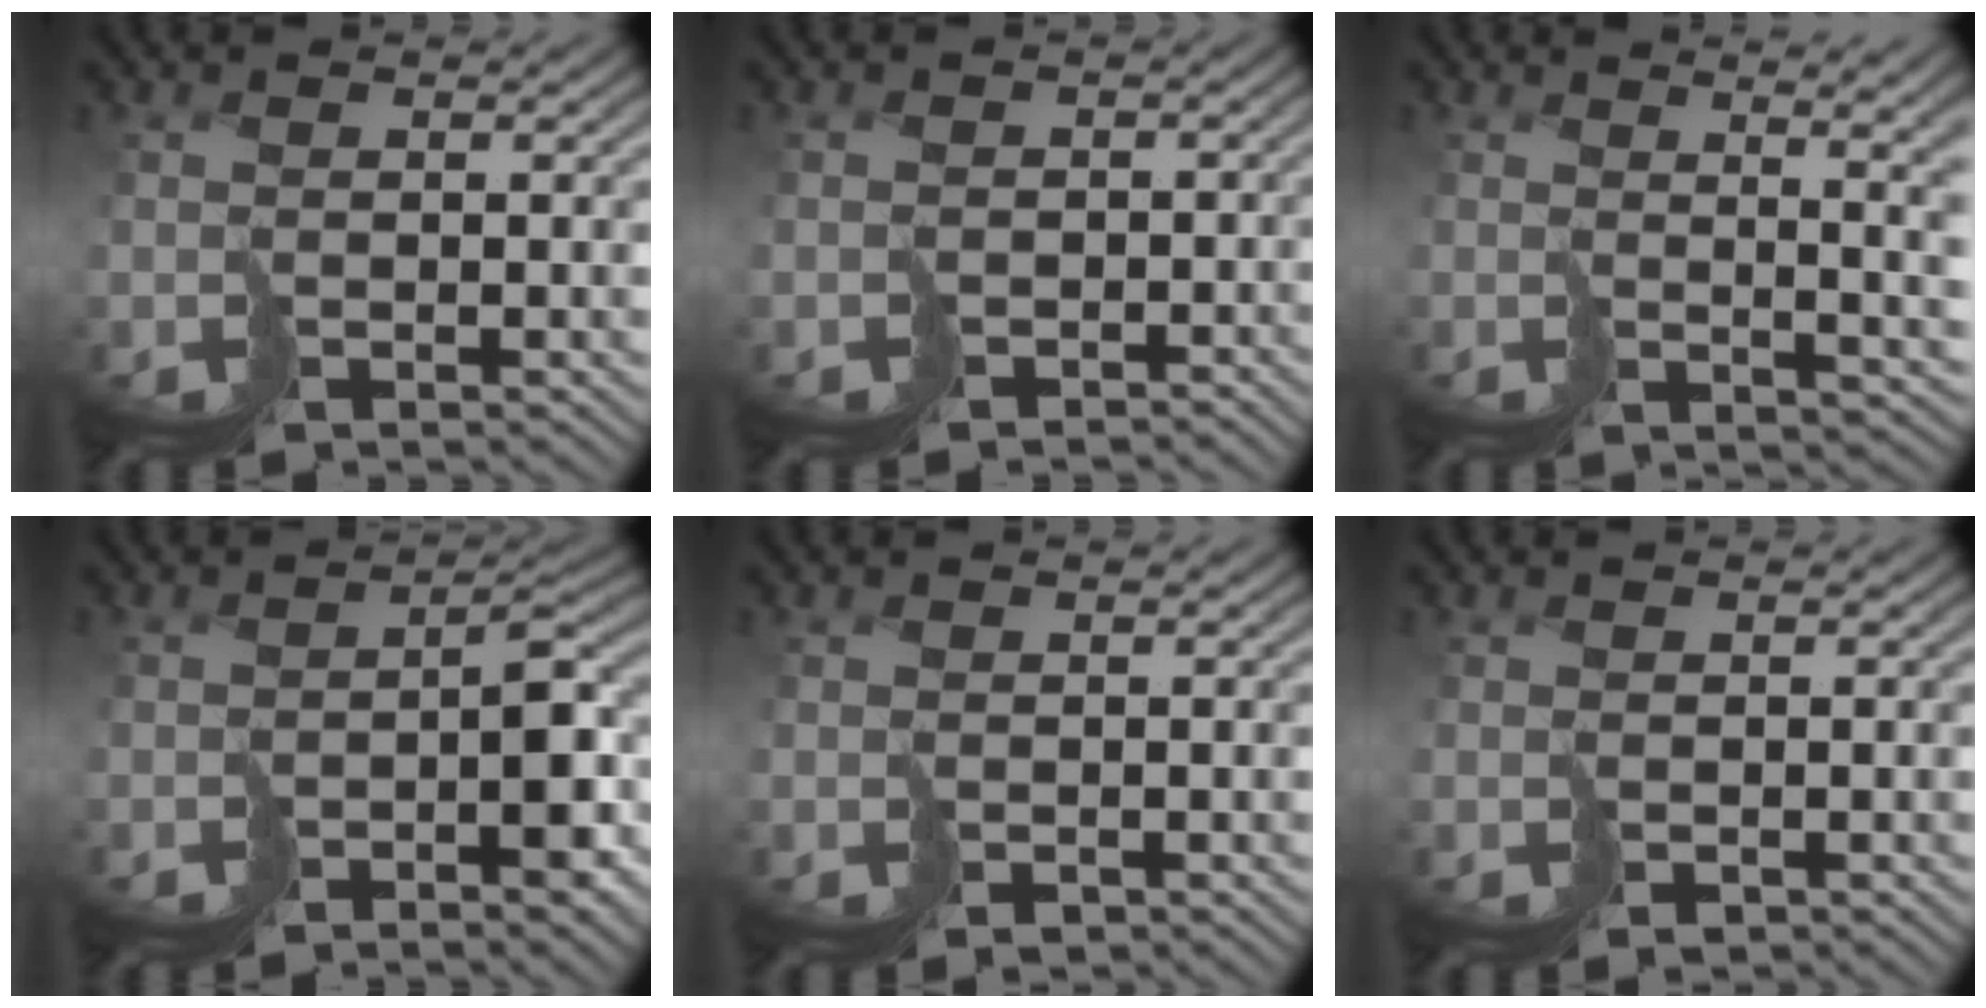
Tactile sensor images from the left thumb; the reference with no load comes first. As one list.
[{"total": 2.6, "force": [-1.7, 1.9, 0.4], "torque": [0.006, -0.008, -0.030]}, {"total": 9.0, "force": [2.8, 2.7, 8.1], "torque": [-0.096, 0.021, 0.046]}, {"total": 5.8, "force": [-3.2, 2.1, 4.5], "torque": [-0.049, -0.002, -0.051]}, {"total": 0.8, "force": [-0.3, 0.7, 0.2], "torque": [0.001, -0.002, -0.005]}, {"total": 0.6, "force": [-0.2, 0.6, 0.2], "torque": [0.000, -0.001, -0.002]}]